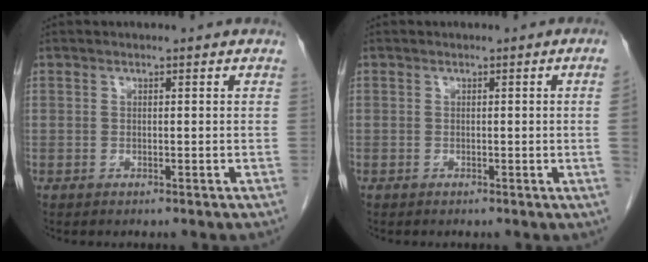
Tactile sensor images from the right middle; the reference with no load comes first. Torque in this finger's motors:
{"motor_torque": [0.88, -1.25, -0.14, -0.21]}